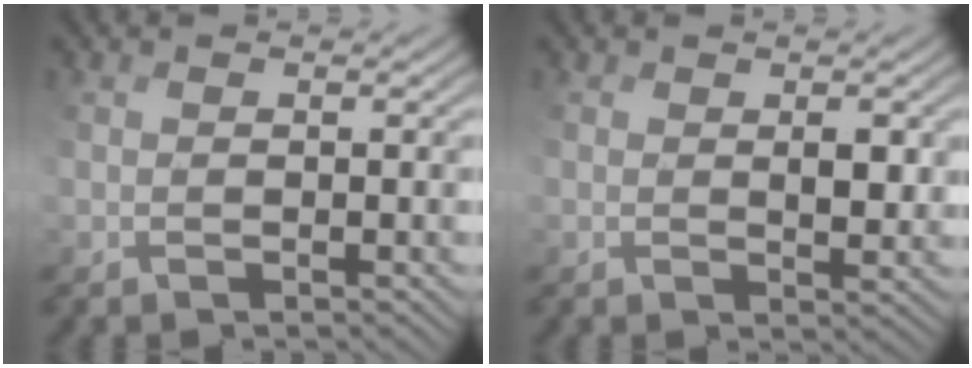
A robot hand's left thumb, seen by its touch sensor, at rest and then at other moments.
{"total": 3.2, "force": [1.1, 1.6, 2.5], "torque": [-0.050, -0.001, 0.026]}